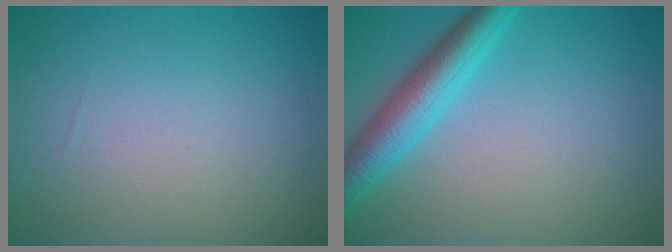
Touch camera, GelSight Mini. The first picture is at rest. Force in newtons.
{"total": 4.8, "press": 4.8, "slide": 0.2}